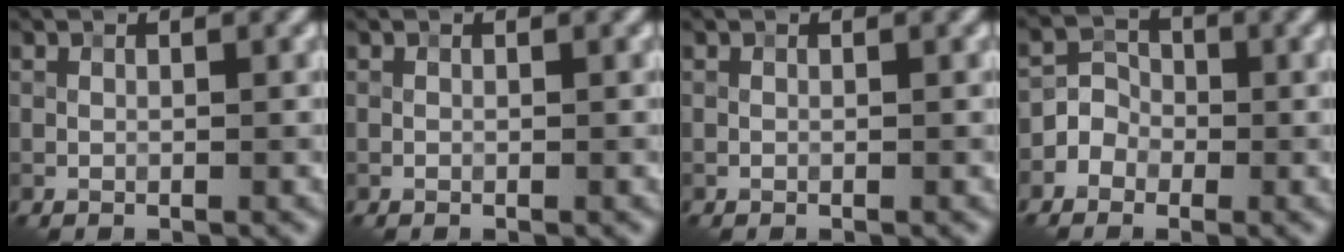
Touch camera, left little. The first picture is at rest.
{"total": 0.0}
{"total": 0.0}
{"total": 3.0, "force": [-1.1, 2.6, 0.9], "torque": [0.001, 0.007, -0.032]}